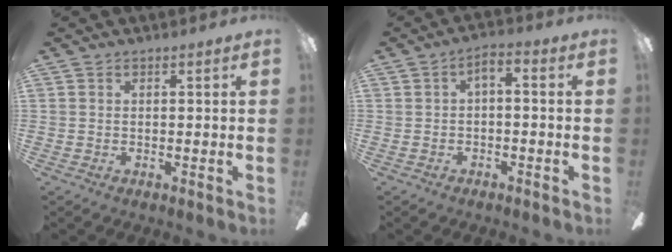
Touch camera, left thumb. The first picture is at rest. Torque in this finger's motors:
{"motor_torque": [-0.27, 0.59, 0.16, 0.08, -0.10]}